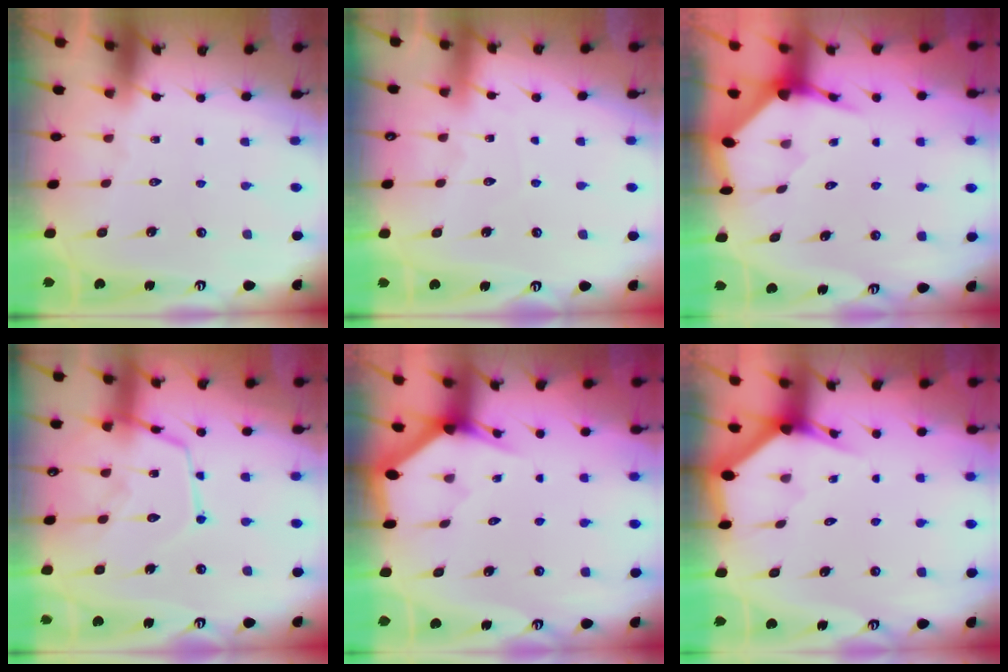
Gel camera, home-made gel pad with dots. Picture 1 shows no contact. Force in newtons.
{"total": 3.5, "press": 3.5, "slide": 0.5}
{"total": 3.5, "press": 3.5, "slide": 0.4}
{"total": 15.6, "press": 15.6, "slide": 1.5}
{"total": 3.0, "press": 3.0, "slide": 0.2}
{"total": 2.9, "press": 2.9, "slide": 0.2}